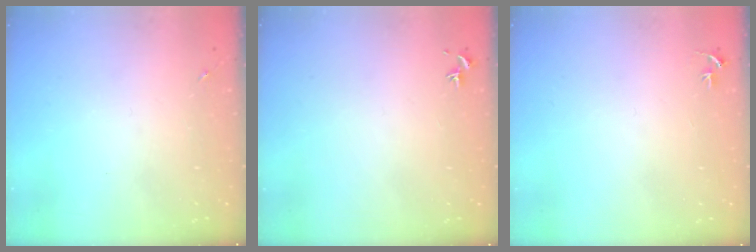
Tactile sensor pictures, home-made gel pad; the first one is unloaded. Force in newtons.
{"total": 0.7, "press": 0.5, "slide": 0.4}
{"total": 3.1, "press": 3.1, "slide": 0.3}